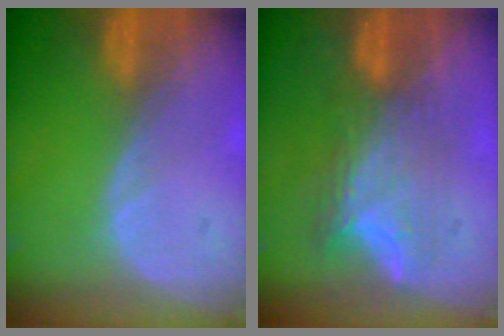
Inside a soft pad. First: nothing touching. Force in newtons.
{"total": 8.1, "press": 6.8, "slide": 4.5}